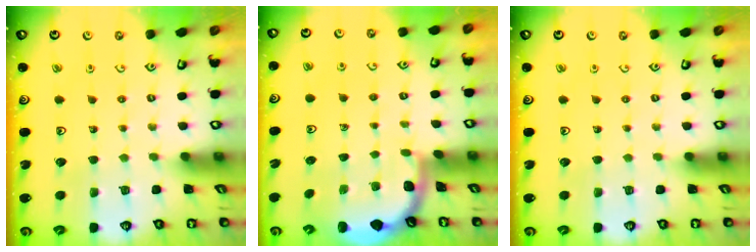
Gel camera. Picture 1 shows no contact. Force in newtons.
{"total": 1.8, "press": 1.8, "slide": 0.1}
{"total": 0.0}